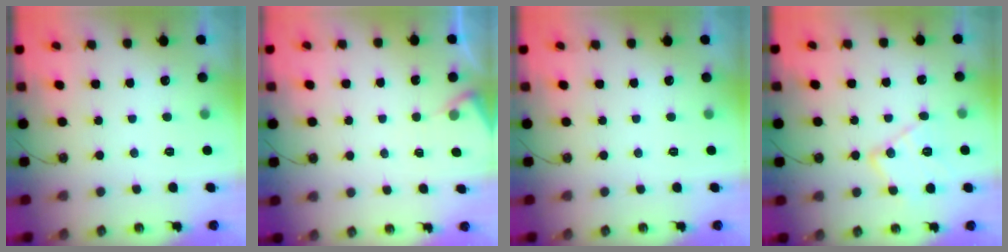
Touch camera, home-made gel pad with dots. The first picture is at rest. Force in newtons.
{"total": 4.3, "press": 4.3, "slide": 0.5}
{"total": 0.0}
{"total": 12.8, "press": 12.8, "slide": 0.9}